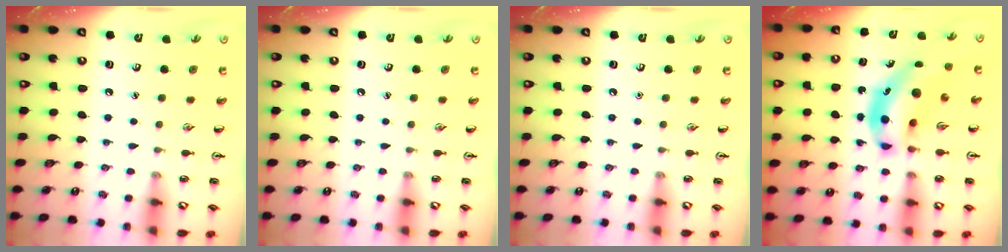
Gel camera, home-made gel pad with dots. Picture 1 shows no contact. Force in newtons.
{"total": 0.0}
{"total": 0.0}
{"total": 8.9, "press": 8.5, "slide": 2.5}